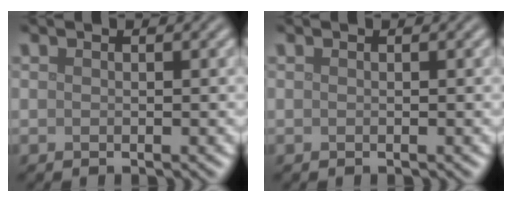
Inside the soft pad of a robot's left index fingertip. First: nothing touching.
{"total": 0.0}